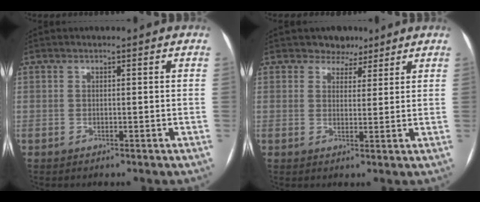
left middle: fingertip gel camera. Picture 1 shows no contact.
{"total": 3.7, "force": [2.9, 2.3, 0.2], "torque": [0.005, 0.001, 0.040]}